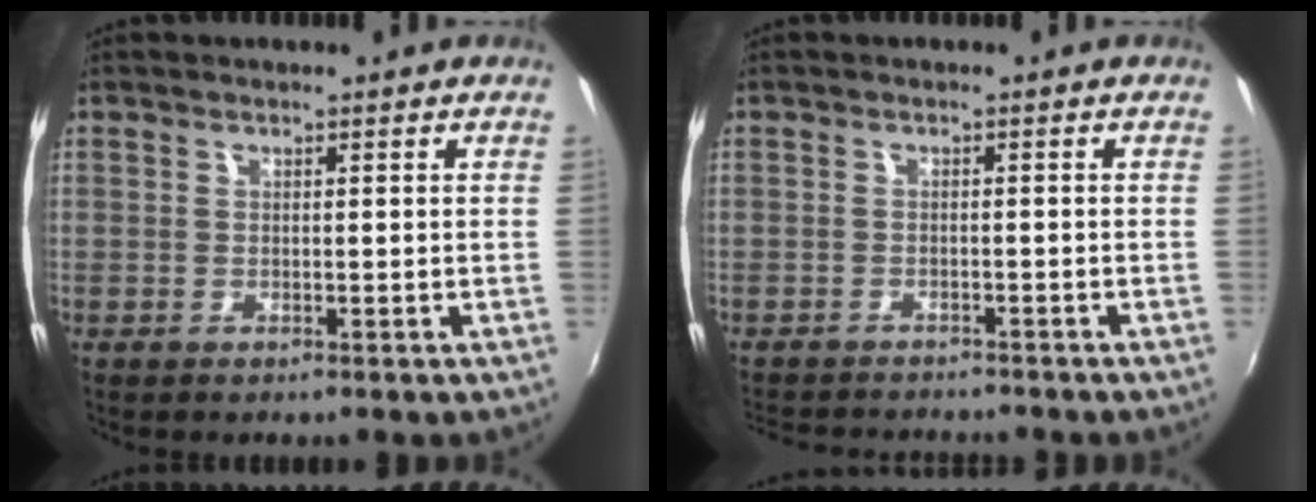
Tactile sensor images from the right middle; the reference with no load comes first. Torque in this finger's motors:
{"motor_torque": [0.11, -0.21, 0.05, 0.05]}